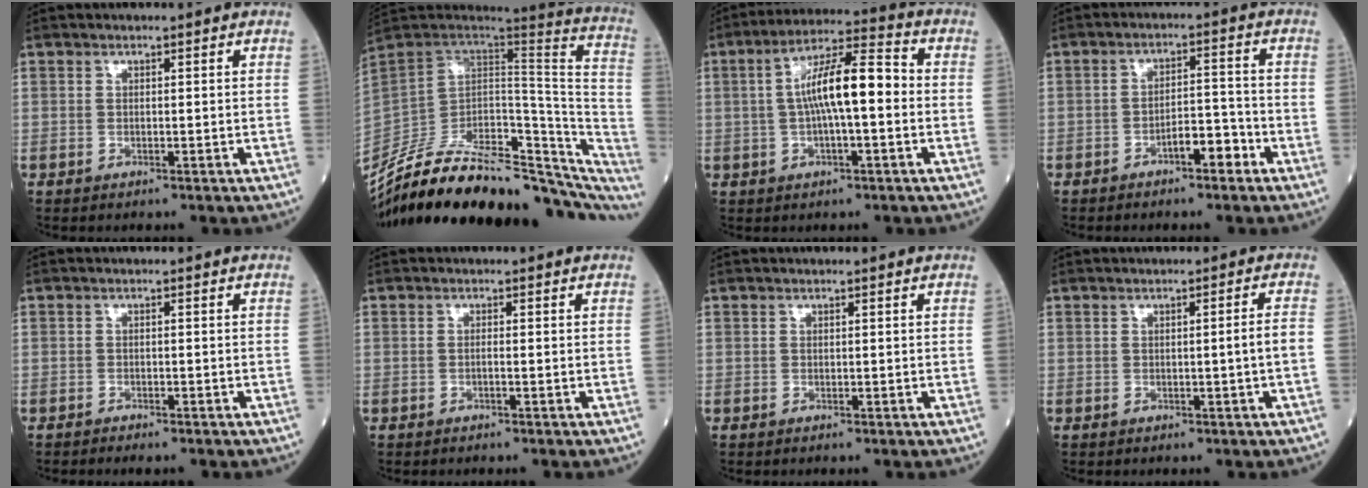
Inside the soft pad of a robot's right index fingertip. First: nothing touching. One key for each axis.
{"total": 36.6, "fx": -29.5, "fy": 11.4, "fz": 18.5, "tx": -0.247, "ty": -0.022, "tz": -0.413}
{"total": 10.7, "fx": 0.0, "fy": 2.1, "fz": 10.5, "tx": -0.190, "ty": 0.028, "tz": -0.005}
{"total": 4.5, "fx": -2.8, "fy": 1.4, "fz": 3.3, "tx": -0.049, "ty": 0.012, "tz": -0.048}
{"total": 2.3, "fx": -1.9, "fy": 0.5, "fz": 1.1, "tx": -0.015, "ty": -0.004, "tz": -0.022}
{"total": 0.6, "fx": -0.3, "fy": 0.0, "fz": 0.6, "tx": -0.009, "ty": 0.001, "tz": -0.006}
{"total": 0.0}
{"total": 2.3, "fx": -0.5, "fy": -0.6, "fz": 2.2, "tx": -0.033, "ty": 0.001, "tz": -0.005}